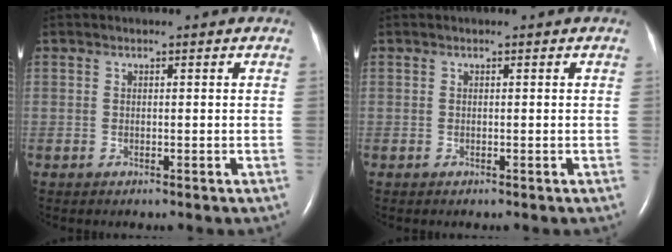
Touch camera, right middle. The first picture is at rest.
{"total": 0.0}